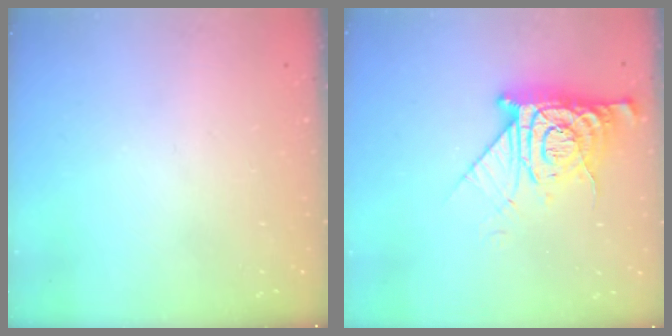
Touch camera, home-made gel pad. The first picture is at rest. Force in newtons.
{"total": 8.9, "press": 8.8, "slide": 1.1}